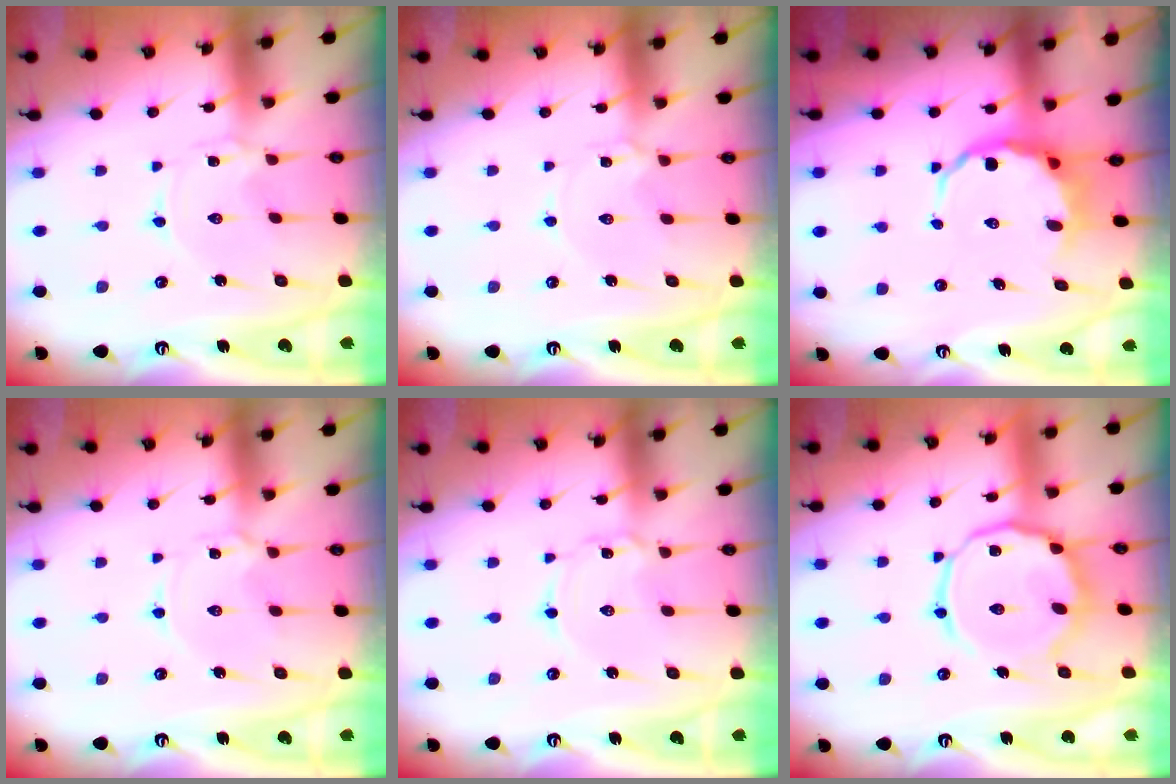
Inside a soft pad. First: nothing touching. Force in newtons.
{"total": 3.7, "press": 3.7, "slide": 0.3}
{"total": 5.8, "press": 5.5, "slide": 1.9}
{"total": 2.5, "press": 2.5, "slide": 0.3}
{"total": 2.0, "press": 2.0, "slide": 0.1}
{"total": 15.2, "press": 15.2, "slide": 1.2}